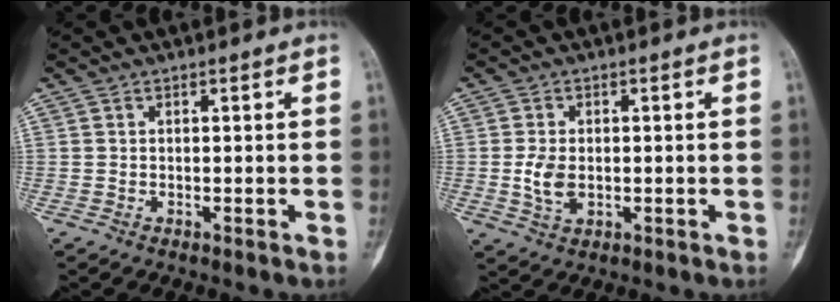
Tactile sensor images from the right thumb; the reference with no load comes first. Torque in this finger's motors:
{"motor_torque": [0.73, 1.08, 0.60, -0.40, 0.19]}